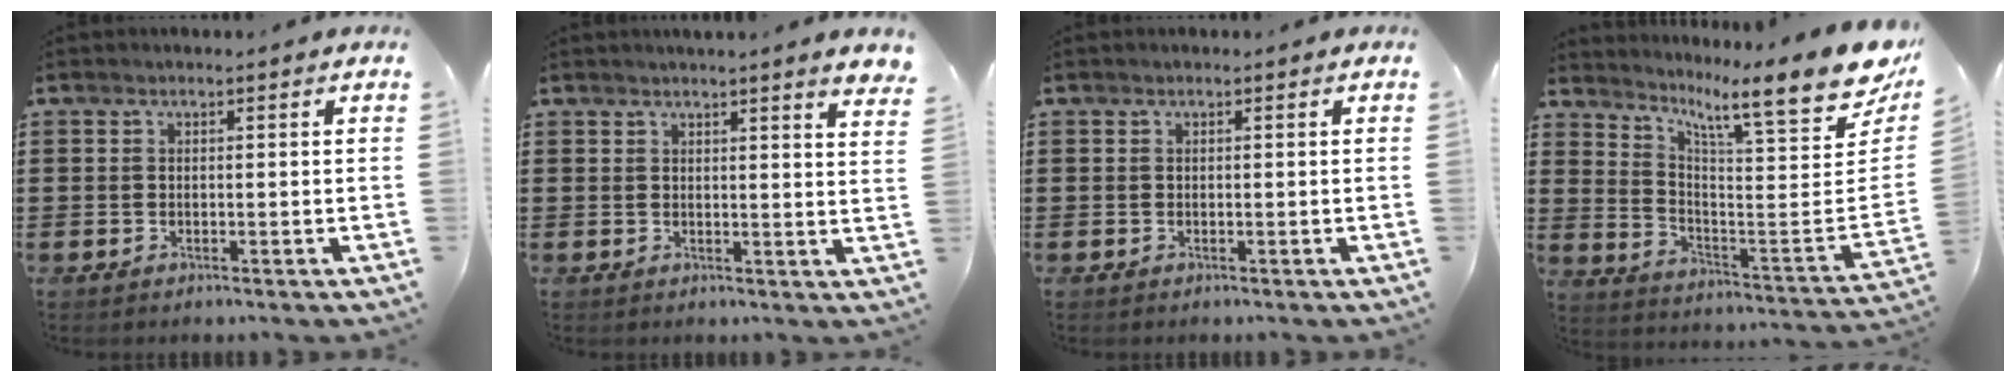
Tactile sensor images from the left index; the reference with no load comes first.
{"total": 2.5, "force": [2.3, -0.7, 0.7], "torque": [-0.020, -0.010, 0.042]}
{"total": 0.0}
{"total": 10.7, "force": [8.2, 0.4, 6.9], "torque": [-0.124, -0.083, 0.121]}